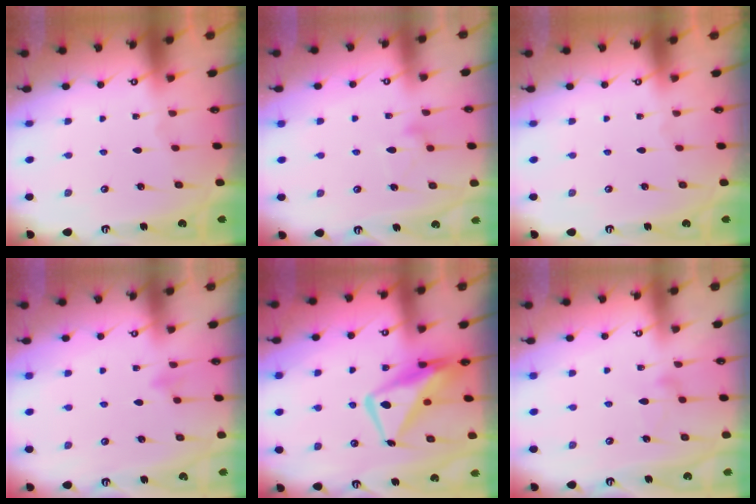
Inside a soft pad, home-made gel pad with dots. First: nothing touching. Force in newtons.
{"total": 11.3, "press": 11.2, "slide": 0.6}
{"total": 0.0}
{"total": 4.0, "press": 3.9, "slide": 0.4}
{"total": 12.5, "press": 12.4, "slide": 1.7}
{"total": 7.2, "press": 7.2, "slide": 0.4}